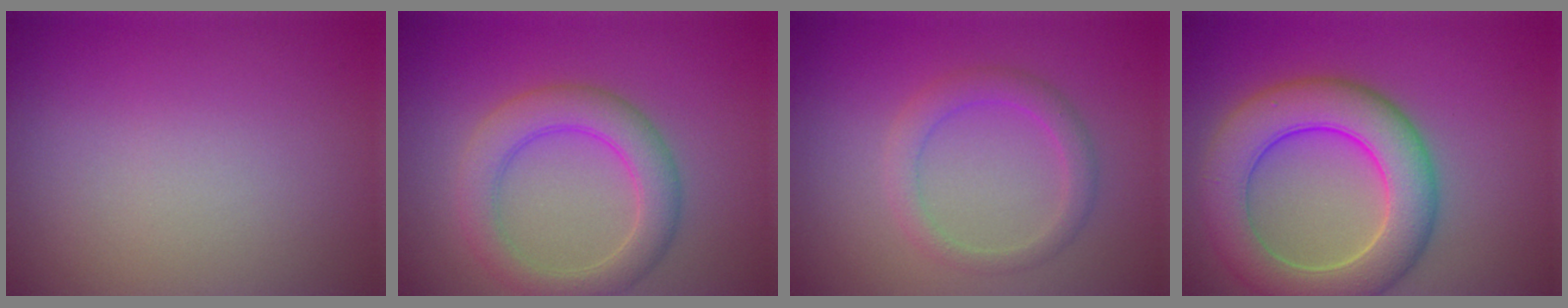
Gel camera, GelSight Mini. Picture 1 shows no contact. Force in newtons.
{"total": 4.5, "press": 4.5, "slide": 0.1}
{"total": 2.4, "press": 2.4, "slide": 0.1}
{"total": 8.1, "press": 8.0, "slide": 0.7}